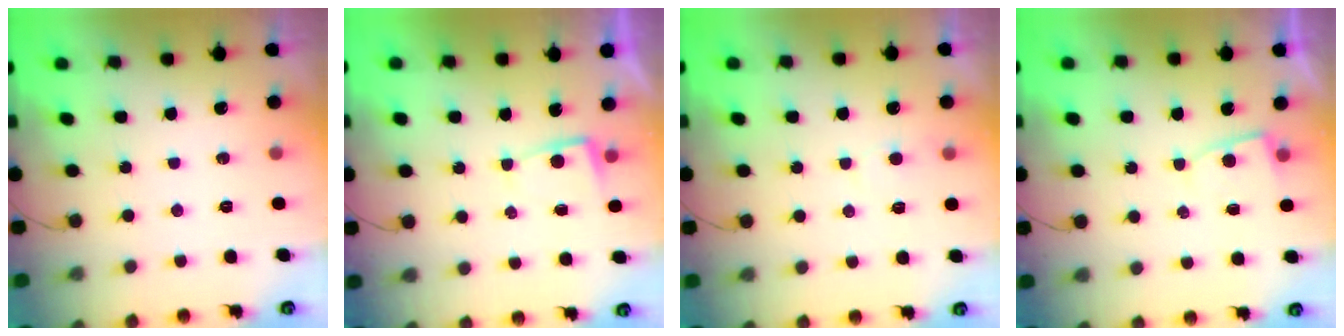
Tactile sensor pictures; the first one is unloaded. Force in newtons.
{"total": 2.3, "press": 2.2, "slide": 0.4}
{"total": 5.1, "press": 5.0, "slide": 0.2}
{"total": 3.6, "press": 3.6, "slide": 0.4}